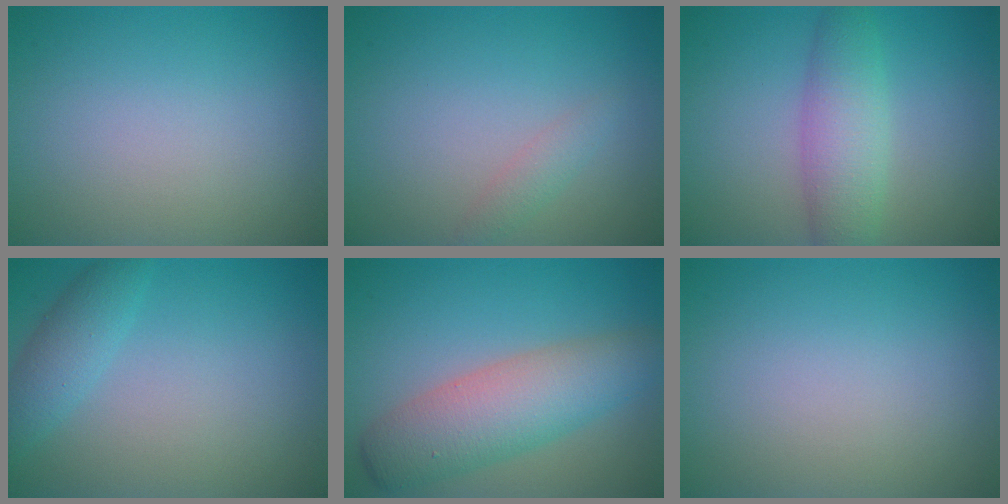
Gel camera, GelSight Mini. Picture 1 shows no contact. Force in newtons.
{"total": 1.2, "press": 1.2, "slide": 0.0}
{"total": 4.3, "press": 4.3, "slide": 0.1}
{"total": 2.6, "press": 2.6, "slide": 0.1}
{"total": 6.4, "press": 6.3, "slide": 0.5}
{"total": 0.0}